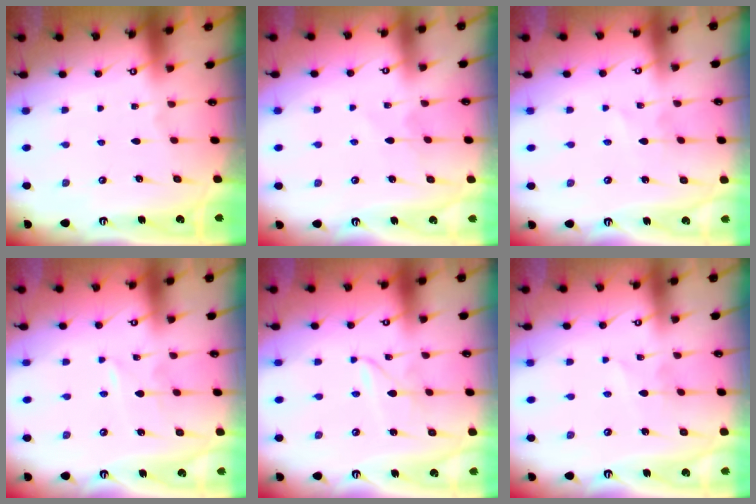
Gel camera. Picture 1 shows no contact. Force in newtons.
{"total": 4.2, "press": 4.2, "slide": 0.5}
{"total": 2.2, "press": 2.2, "slide": 0.2}
{"total": 1.5, "press": 1.4, "slide": 0.2}
{"total": 1.9, "press": 1.8, "slide": 0.3}
{"total": 2.7, "press": 2.7, "slide": 0.2}